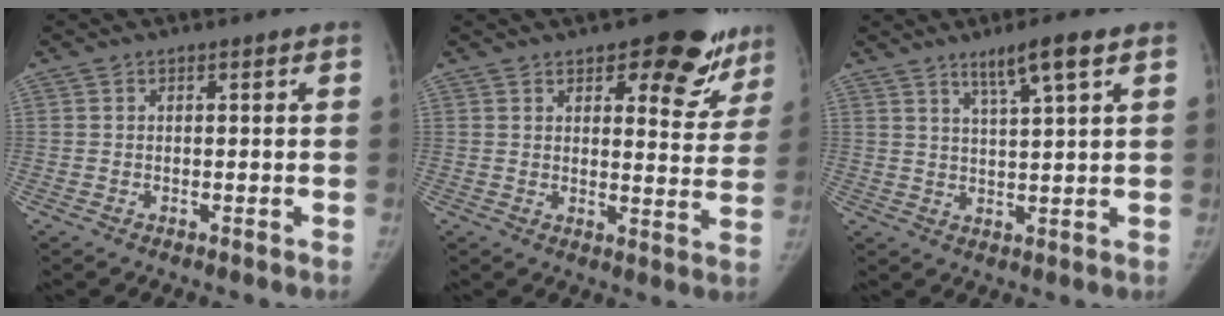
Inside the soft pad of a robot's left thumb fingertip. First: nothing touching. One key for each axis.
{"total": 13.3, "fx": 8.6, "fy": 5.8, "fz": 8.3, "tx": -0.042, "ty": -0.048, "tz": 0.102}
{"total": 6.0, "fx": 3.8, "fy": 0.1, "fz": 4.7, "tx": -0.086, "ty": -0.020, "tz": 0.070}